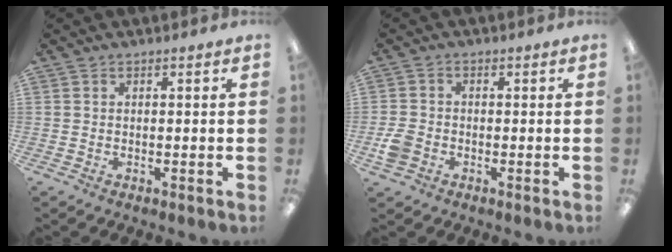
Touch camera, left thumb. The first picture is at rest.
{"total": 4.5, "force": [-1.7, 3.6, 2.2], "torque": [-0.030, 0.009, -0.031]}